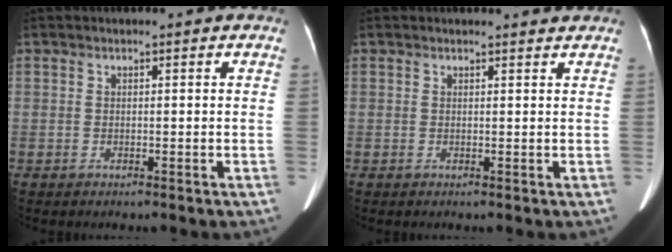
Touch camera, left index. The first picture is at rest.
{"total": 1.9, "force": [1.9, 0.1, 0.2], "torque": [-0.008, 0.000, 0.020]}